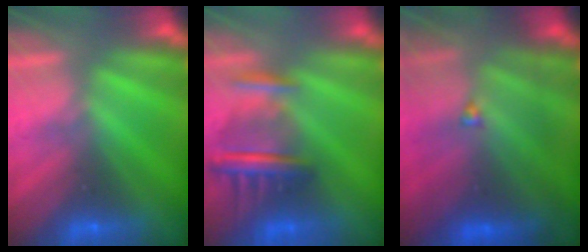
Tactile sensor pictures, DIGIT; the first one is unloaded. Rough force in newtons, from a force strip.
{"total": 8.6}
{"total": 10.6}